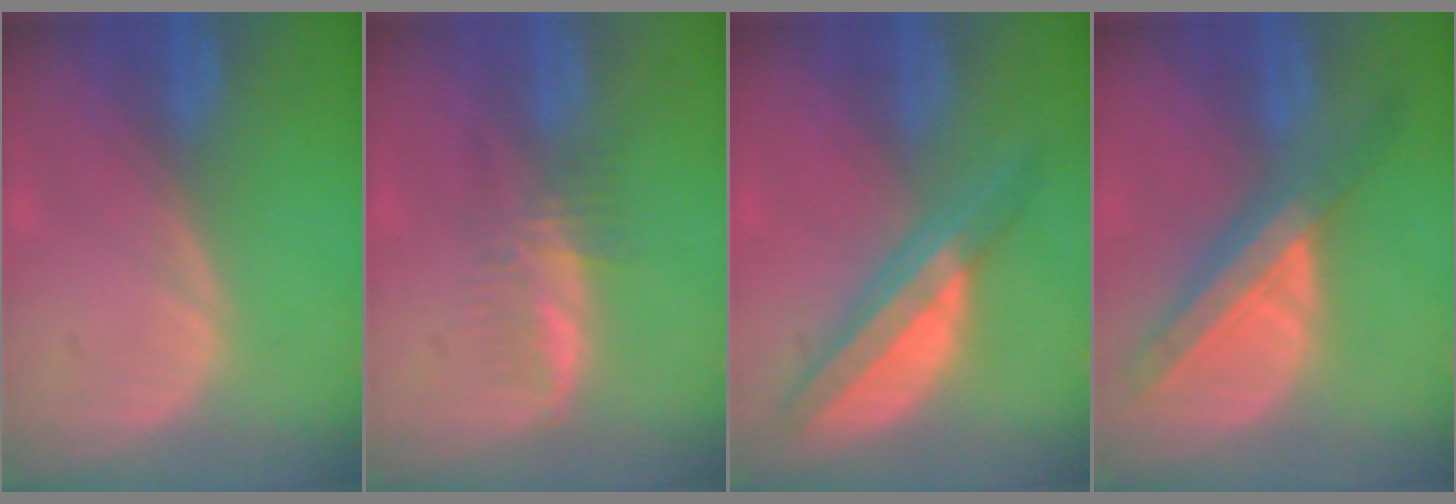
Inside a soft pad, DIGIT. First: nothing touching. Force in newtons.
{"total": 3.4, "press": 3.4, "slide": 0.6}
{"total": 7.4, "press": 6.2, "slide": 3.9}
{"total": 8.0, "press": 7.1, "slide": 3.6}